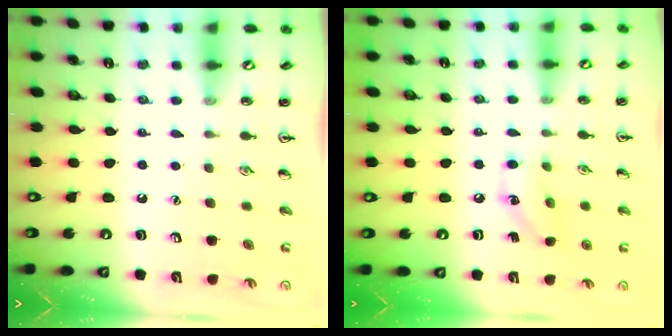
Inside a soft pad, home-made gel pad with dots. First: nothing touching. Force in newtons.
{"total": 6.8, "press": 6.7, "slide": 0.9}